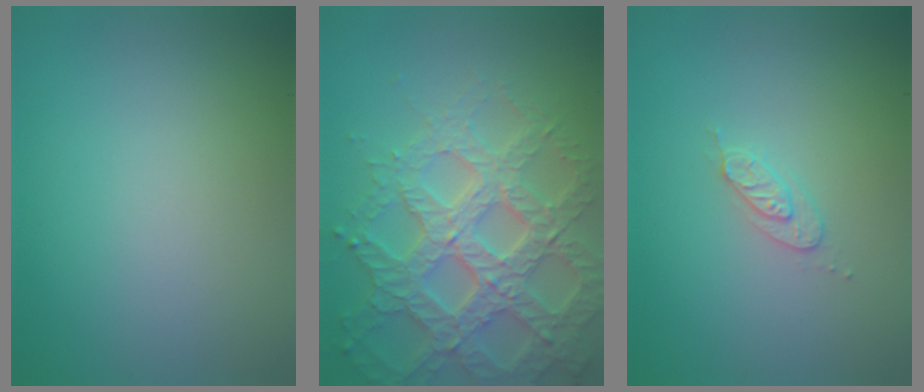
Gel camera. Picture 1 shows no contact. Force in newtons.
{"total": 7.0, "press": 6.8, "slide": 1.7}
{"total": 1.7, "press": 1.6, "slide": 0.2}